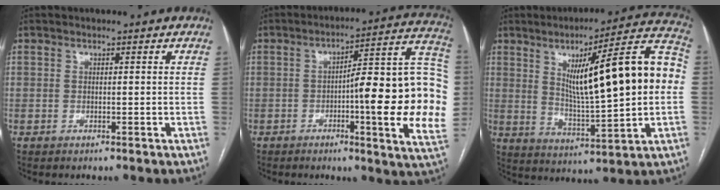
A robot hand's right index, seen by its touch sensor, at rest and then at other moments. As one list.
[{"total": 21.6, "force": [-2.1, 2.6, 21.4], "torque": [-0.200, 0.034, -0.022]}, {"total": 20.6, "force": [2.9, 2.3, 20.3], "torque": [-0.302, 0.025, 0.043]}]